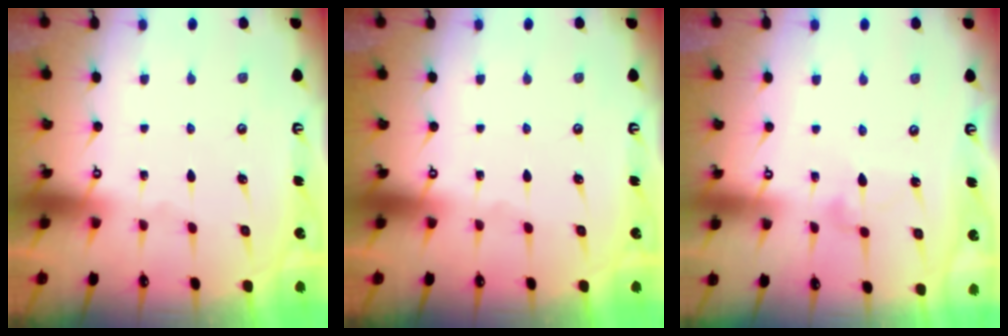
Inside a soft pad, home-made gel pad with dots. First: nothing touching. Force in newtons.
{"total": 0.0}
{"total": 6.6, "press": 6.6, "slide": 0.4}